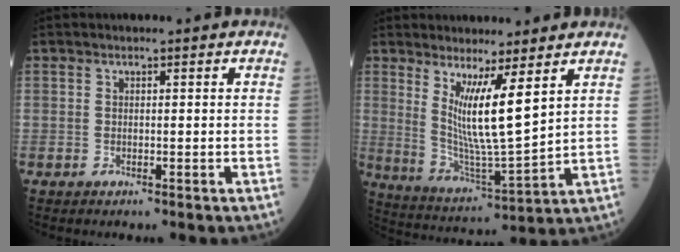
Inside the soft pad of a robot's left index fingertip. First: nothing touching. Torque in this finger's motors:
{"motor_torque": [1.37, -0.77, 0.73, 0.21]}